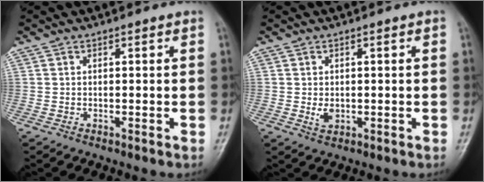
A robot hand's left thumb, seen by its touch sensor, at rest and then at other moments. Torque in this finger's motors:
{"motor_torque": [0.04, 0.04, 0.15, -0.10, 0.03]}